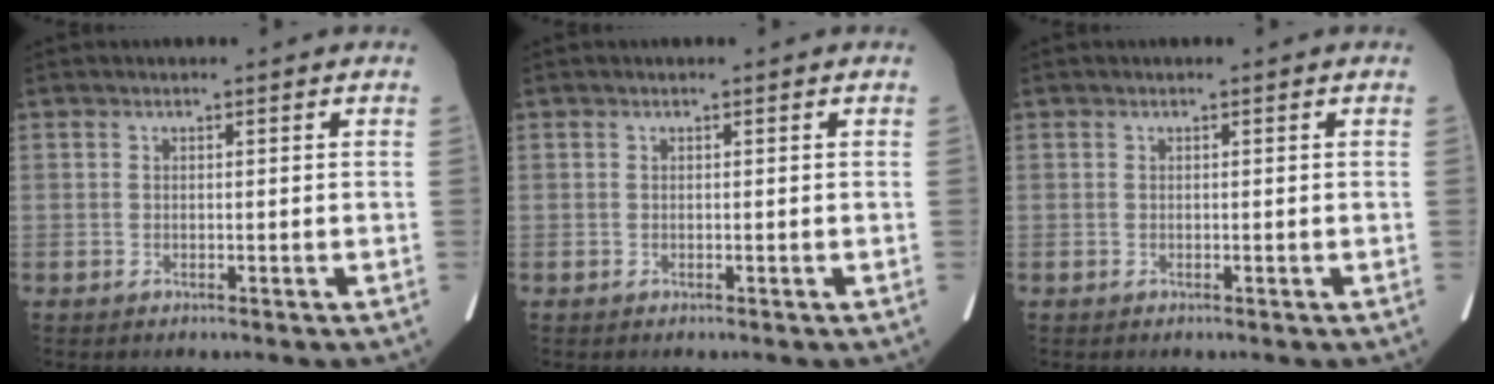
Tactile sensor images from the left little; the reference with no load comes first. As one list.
[{"total": 0.0}, {"total": 0.0}]